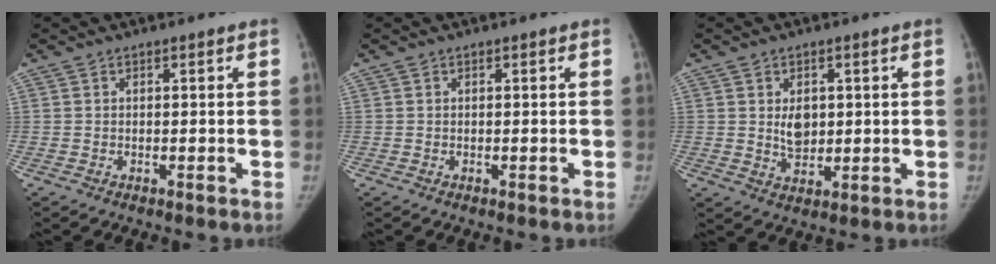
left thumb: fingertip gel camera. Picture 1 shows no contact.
{"total": 0.0}
{"total": 4.8, "force": [0.8, 3.5, 3.3], "torque": [-0.033, -0.009, 0.019]}